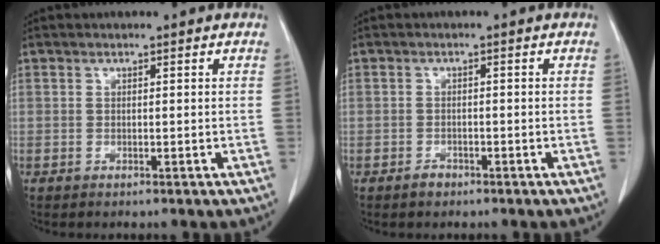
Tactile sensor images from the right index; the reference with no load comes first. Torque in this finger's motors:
{"motor_torque": [-0.31, -0.19, -0.12, -0.05]}